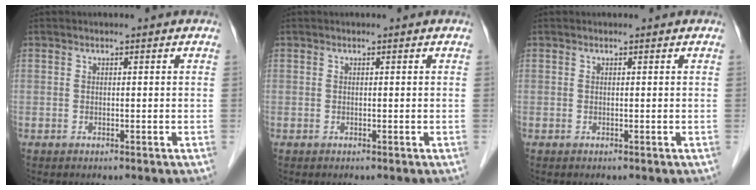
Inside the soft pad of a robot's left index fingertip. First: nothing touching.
{"total": 0.0}
{"total": 0.0}